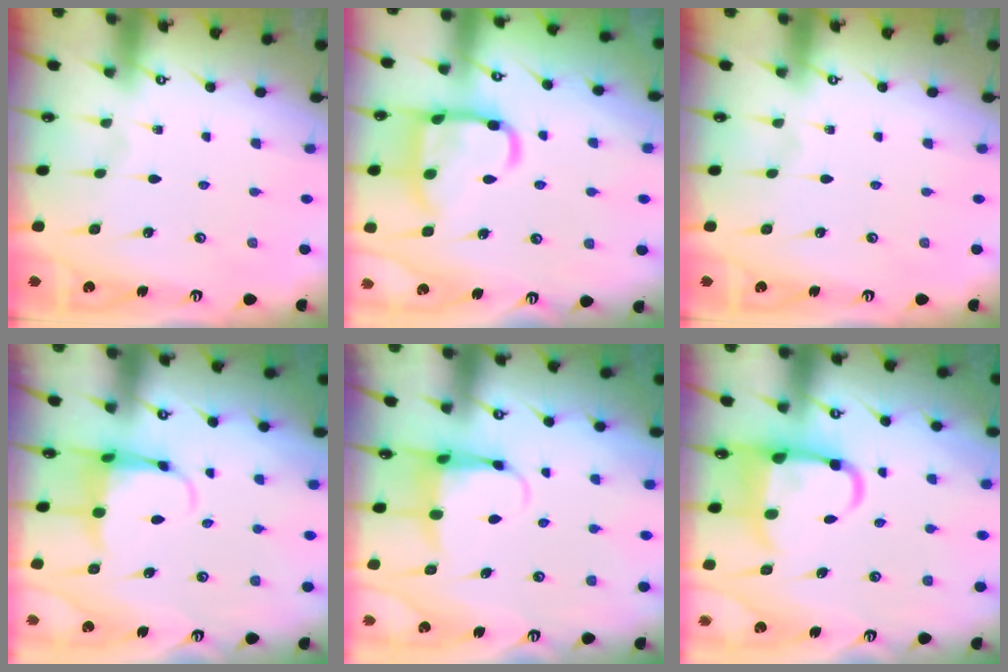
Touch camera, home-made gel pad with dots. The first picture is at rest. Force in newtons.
{"total": 16.9, "press": 16.9, "slide": 1.5}
{"total": 0.0}
{"total": 5.3, "press": 5.1, "slide": 1.3}
{"total": 4.8, "press": 4.8, "slide": 0.7}
{"total": 8.1, "press": 7.9, "slide": 1.6}